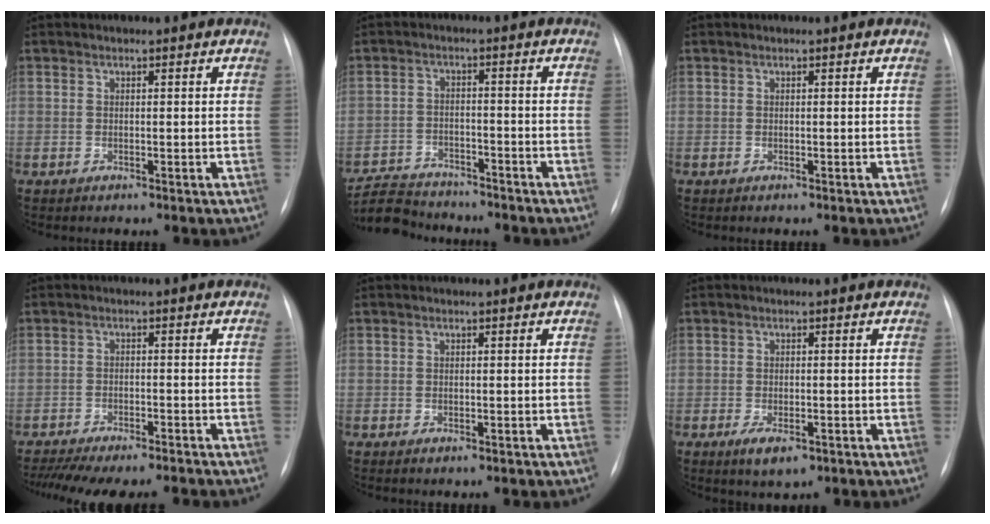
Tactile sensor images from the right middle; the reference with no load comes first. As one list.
[{"total": 8.0, "force": [-7.7, 2.1, 1.0], "torque": [-0.023, 0.001, -0.126]}, {"total": 0.0}, {"total": 15.2, "force": [-13.3, 3.1, 6.9], "torque": [-0.137, -0.013, -0.179]}, {"total": 0.9, "force": [-0.5, 0.4, 0.6], "torque": [-0.009, -0.001, -0.002]}, {"total": 3.8, "force": [-2.0, 1.6, 2.8], "torque": [-0.052, -0.004, -0.025]}]